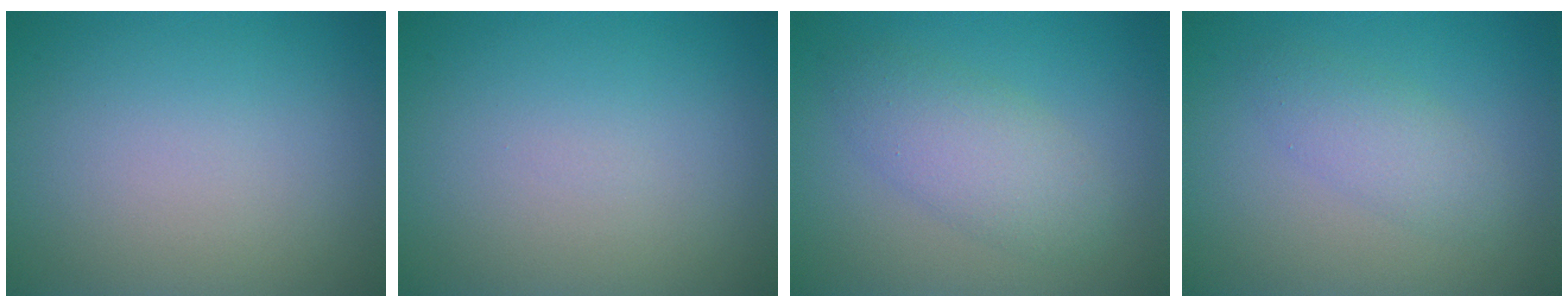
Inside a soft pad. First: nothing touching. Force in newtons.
{"total": 0.0}
{"total": 3.8, "press": 3.8, "slide": 0.1}
{"total": 2.3, "press": 2.3, "slide": 0.2}